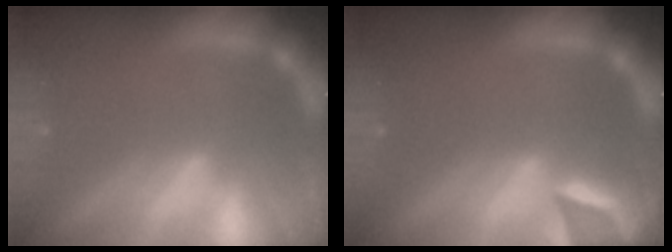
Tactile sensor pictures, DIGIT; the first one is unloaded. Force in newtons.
{"total": 4.4}